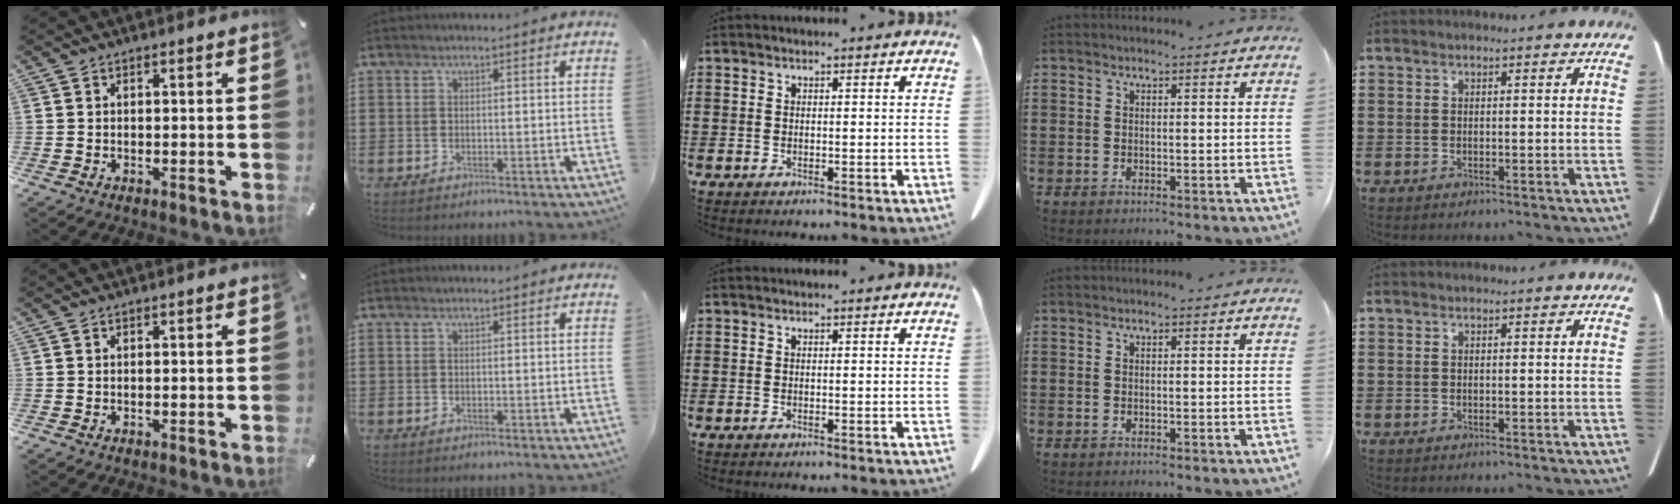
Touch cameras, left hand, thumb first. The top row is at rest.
{}